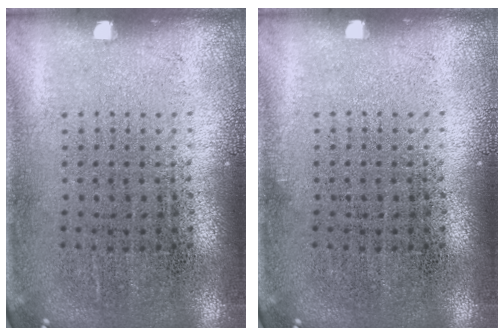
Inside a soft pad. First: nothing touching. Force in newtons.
{"total": 0.0}